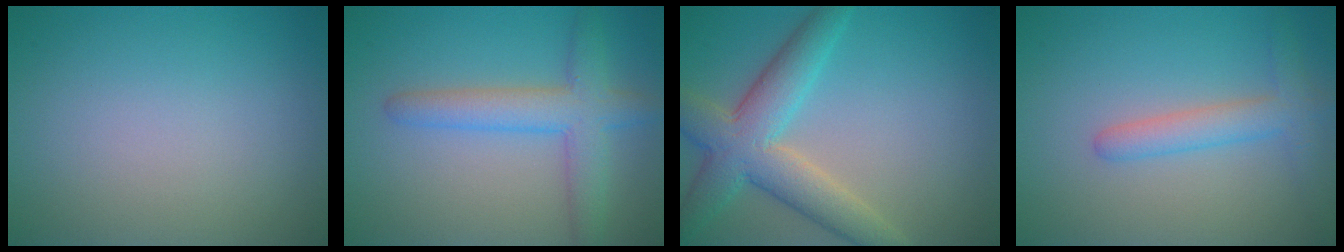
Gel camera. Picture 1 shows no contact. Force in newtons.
{"total": 4.5, "press": 4.5, "slide": 0.2}
{"total": 6.6, "press": 6.6, "slide": 0.6}
{"total": 3.0, "press": 3.0, "slide": 0.2}